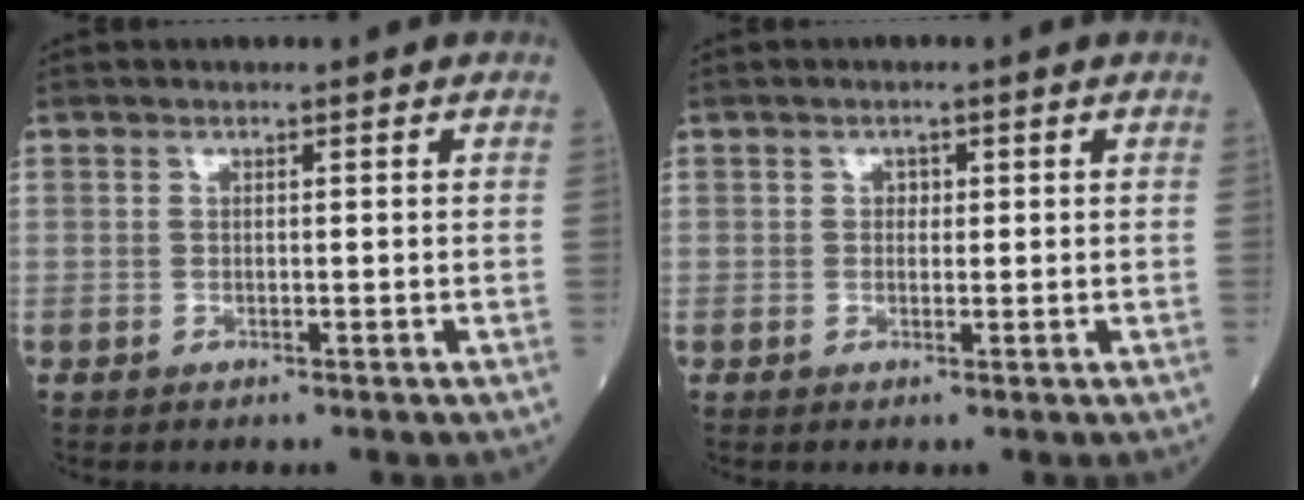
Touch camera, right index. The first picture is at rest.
{"total": 1.0, "force": [0.1, 0.8, 0.5], "torque": [-0.005, 0.003, 0.000]}